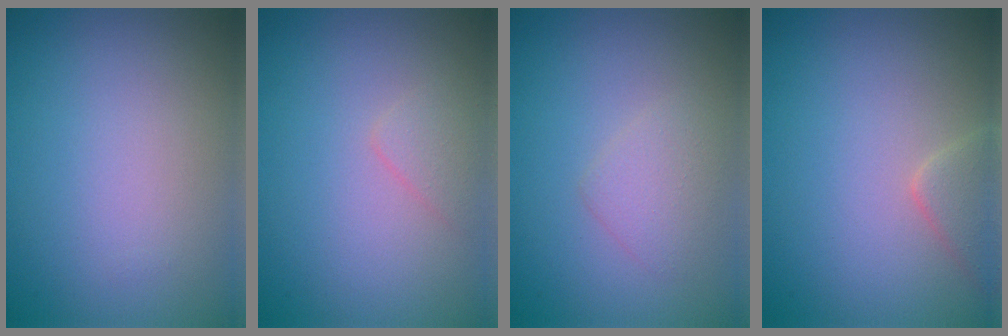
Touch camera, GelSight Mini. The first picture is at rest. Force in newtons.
{"total": 1.2, "press": 1.2, "slide": 0.1}
{"total": 1.8, "press": 1.8, "slide": 0.1}
{"total": 1.9, "press": 1.9, "slide": 0.1}